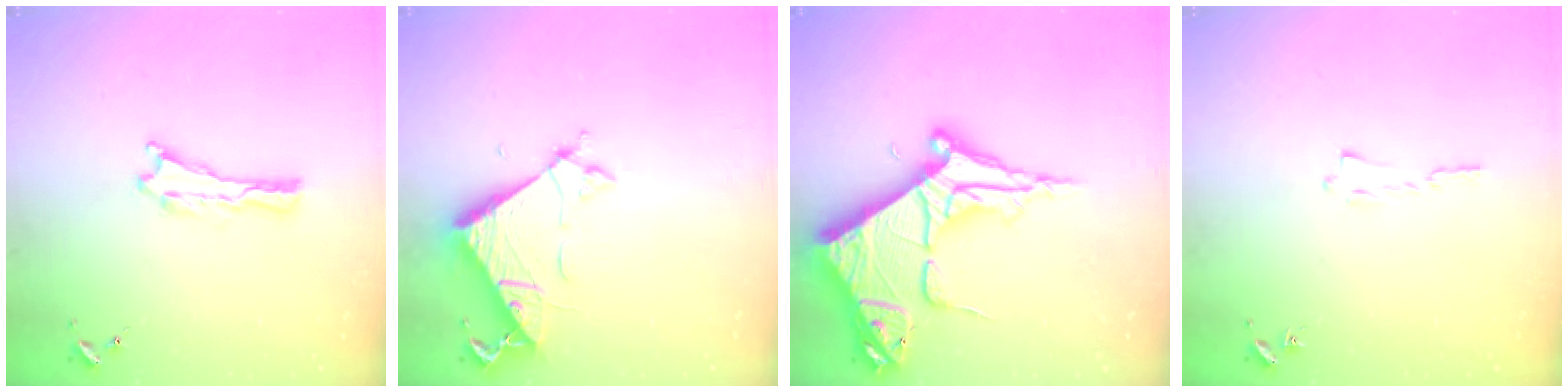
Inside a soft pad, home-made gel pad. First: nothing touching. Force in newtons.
{"total": 6.8, "press": 6.8, "slide": 0.6}
{"total": 10.6, "press": 10.5, "slide": 1.3}
{"total": 0.0}